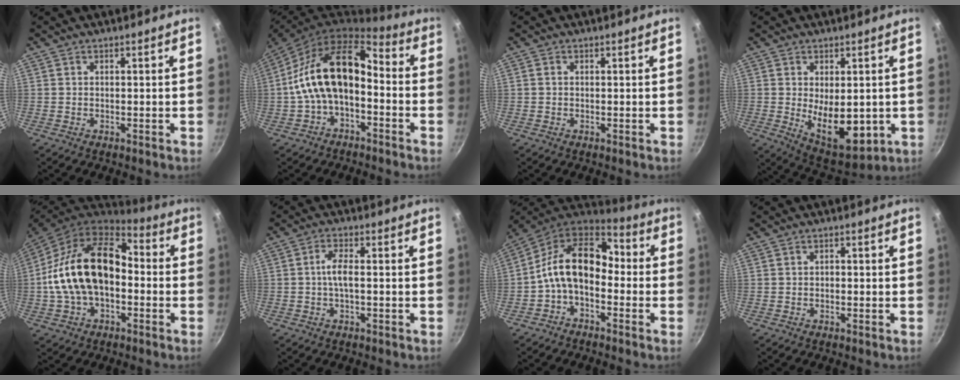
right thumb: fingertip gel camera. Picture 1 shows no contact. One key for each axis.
{"total": 15.2, "fx": -2.4, "fy": 8.9, "fz": 12.1, "tx": -0.200, "ty": 0.059, "tz": -0.056}
{"total": 0.6, "fx": 0.0, "fy": 0.5, "fz": 0.3, "tx": -0.004, "ty": 0.004, "tz": -0.001}
{"total": 12.6, "fx": -0.9, "fy": 6.9, "fz": 10.5, "tx": -0.132, "ty": -0.024, "tz": 0.011}
{"total": 20.3, "fx": -1.0, "fy": 13.0, "fz": 15.5, "tx": -0.263, "ty": 0.046, "tz": -0.028}
{"total": 3.6, "fx": -0.4, "fy": 1.3, "fz": 3.4, "tx": -0.079, "ty": 0.013, "tz": -0.012}
{"total": 14.5, "fx": -1.8, "fy": 9.5, "fz": 10.8, "tx": -0.174, "ty": 0.050, "tz": -0.057}
{"total": 0.9, "fx": -0.2, "fy": 0.7, "fz": 0.5, "tx": -0.009, "ty": 0.005, "tz": -0.005}